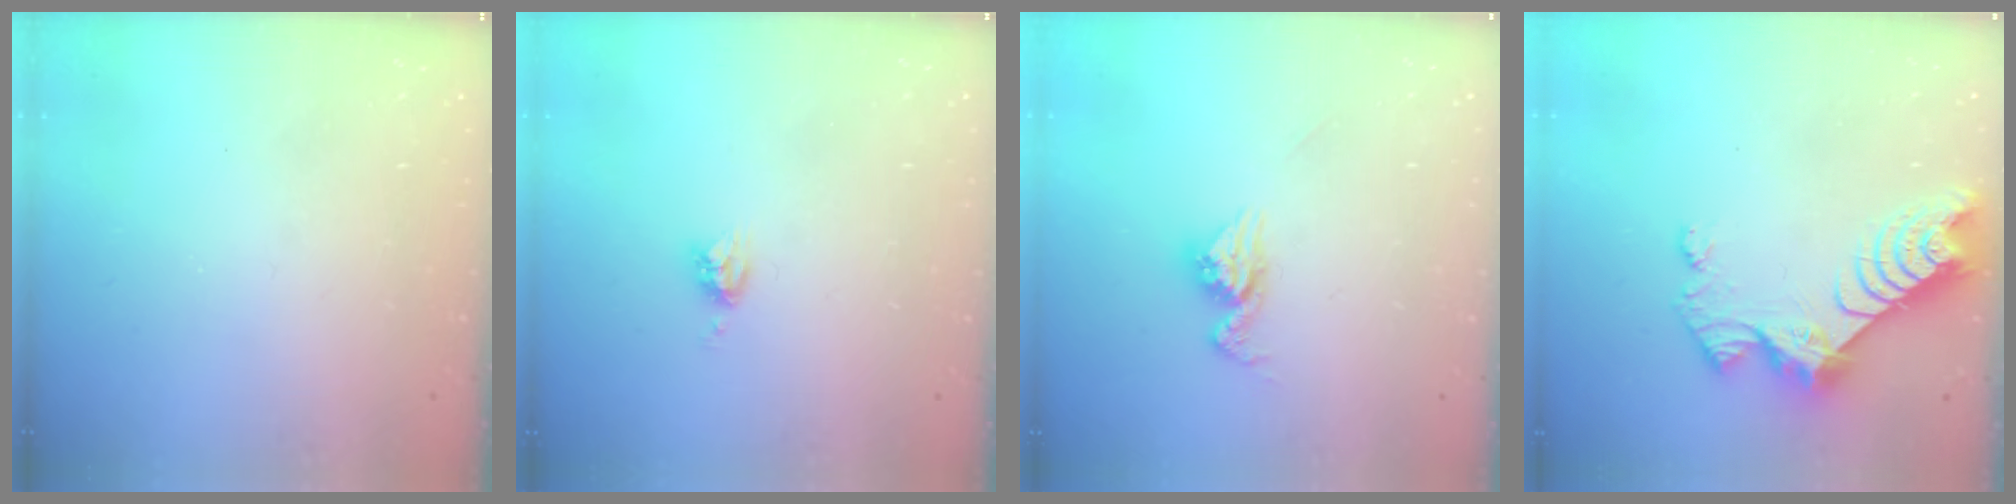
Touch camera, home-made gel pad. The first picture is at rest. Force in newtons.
{"total": 4.7, "press": 4.6, "slide": 0.4}
{"total": 11.1, "press": 11.0, "slide": 0.9}
{"total": 9.0, "press": 9.0, "slide": 0.8}